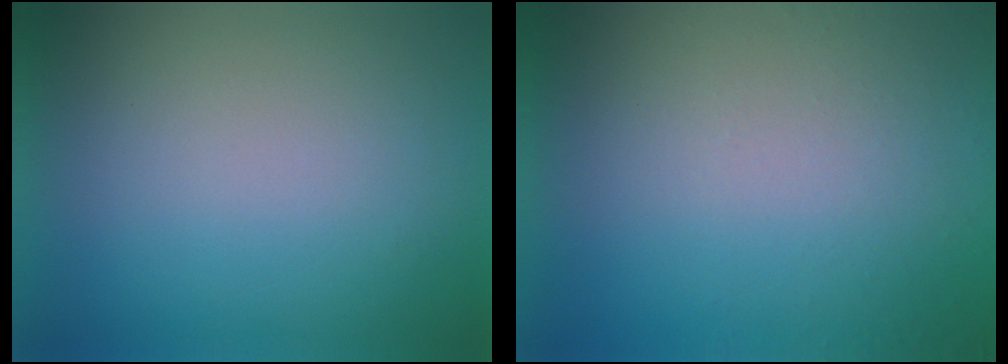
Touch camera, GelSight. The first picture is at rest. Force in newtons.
{"total": 4.7}